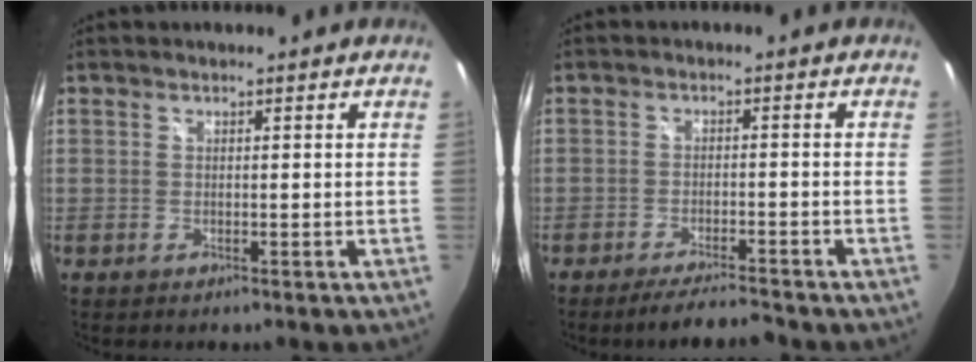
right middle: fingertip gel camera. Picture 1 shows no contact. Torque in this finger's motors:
{"motor_torque": [0.70, -0.92, -0.04, 0.00]}